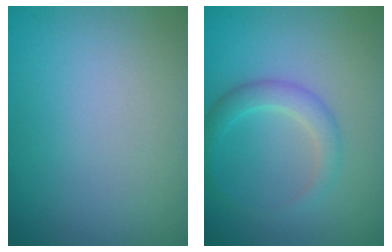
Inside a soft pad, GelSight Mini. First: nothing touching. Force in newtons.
{"total": 2.3, "press": 2.3, "slide": 0.2}